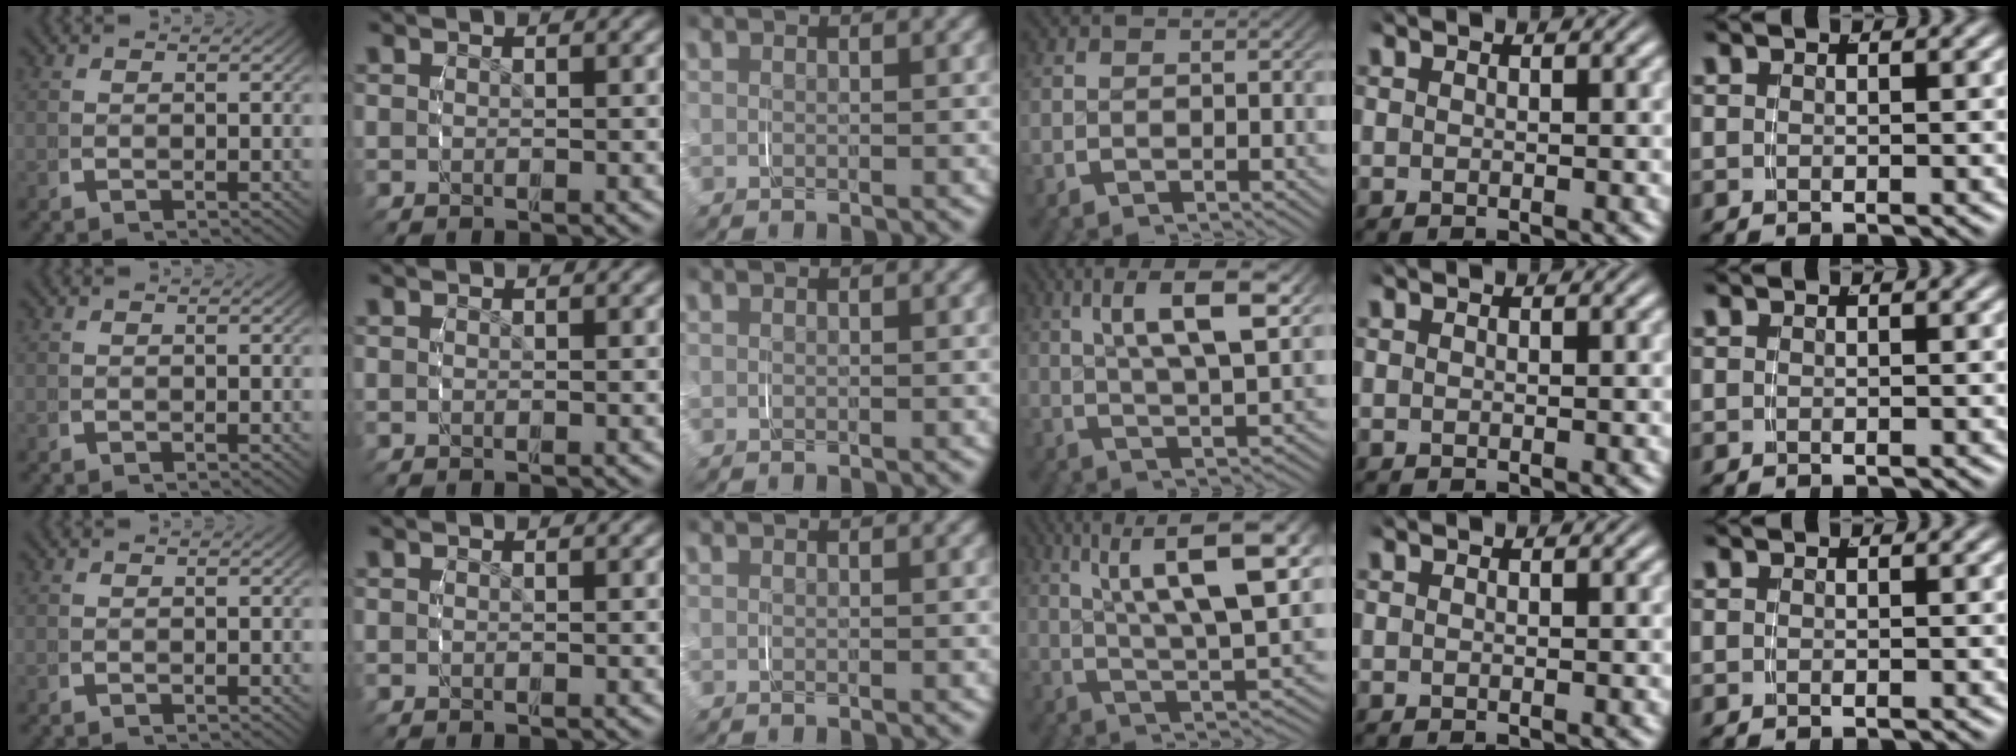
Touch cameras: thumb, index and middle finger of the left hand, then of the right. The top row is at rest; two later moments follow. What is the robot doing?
{"motion": "grasp_and_lifting", "object": "measuring cup"}